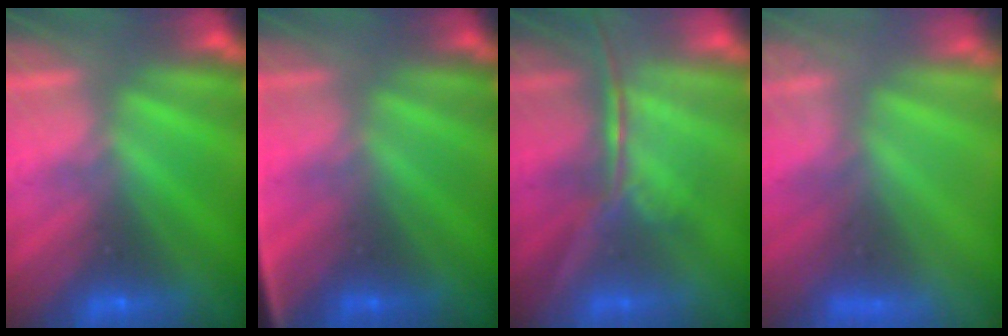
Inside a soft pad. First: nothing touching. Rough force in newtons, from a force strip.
{"total": 2.7}
{"total": 1.6}
{"total": 8.5}